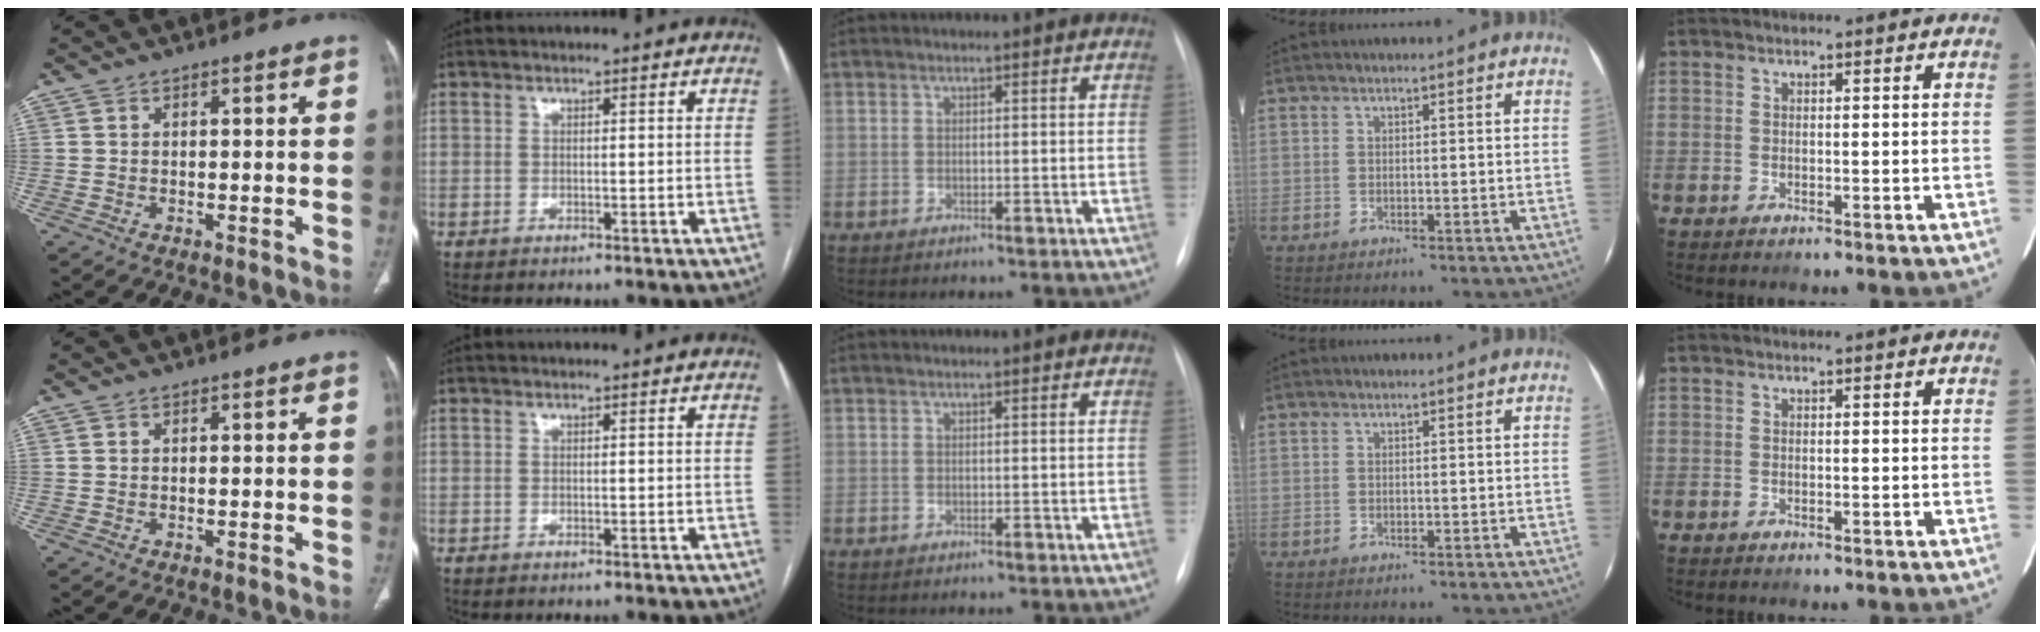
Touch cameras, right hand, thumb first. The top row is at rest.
{}